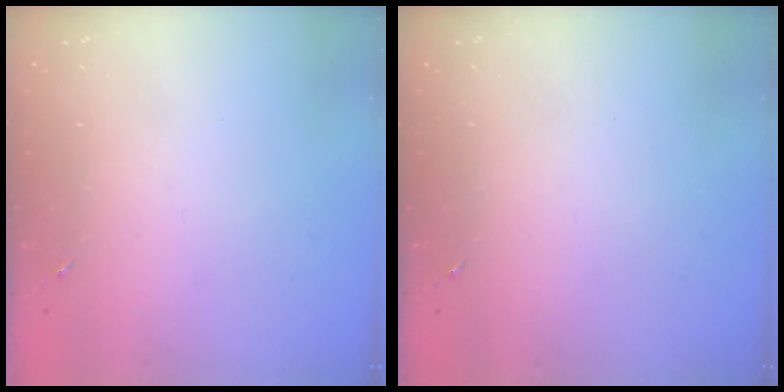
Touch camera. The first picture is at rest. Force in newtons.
{"total": 0.0}